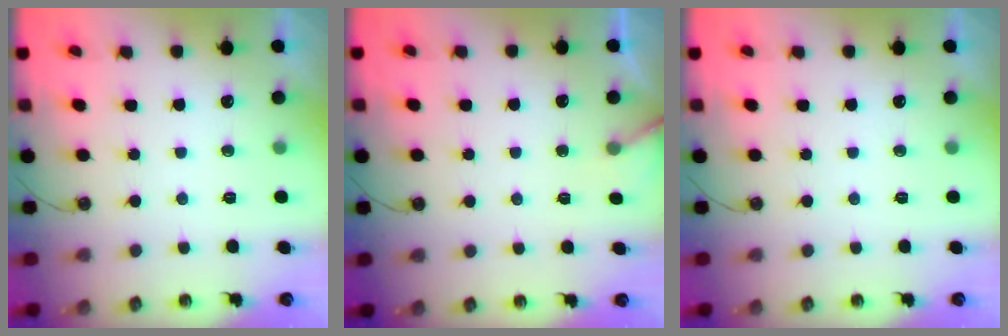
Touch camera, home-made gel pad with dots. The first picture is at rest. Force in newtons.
{"total": 4.5, "press": 4.5, "slide": 0.4}
{"total": 0.0}